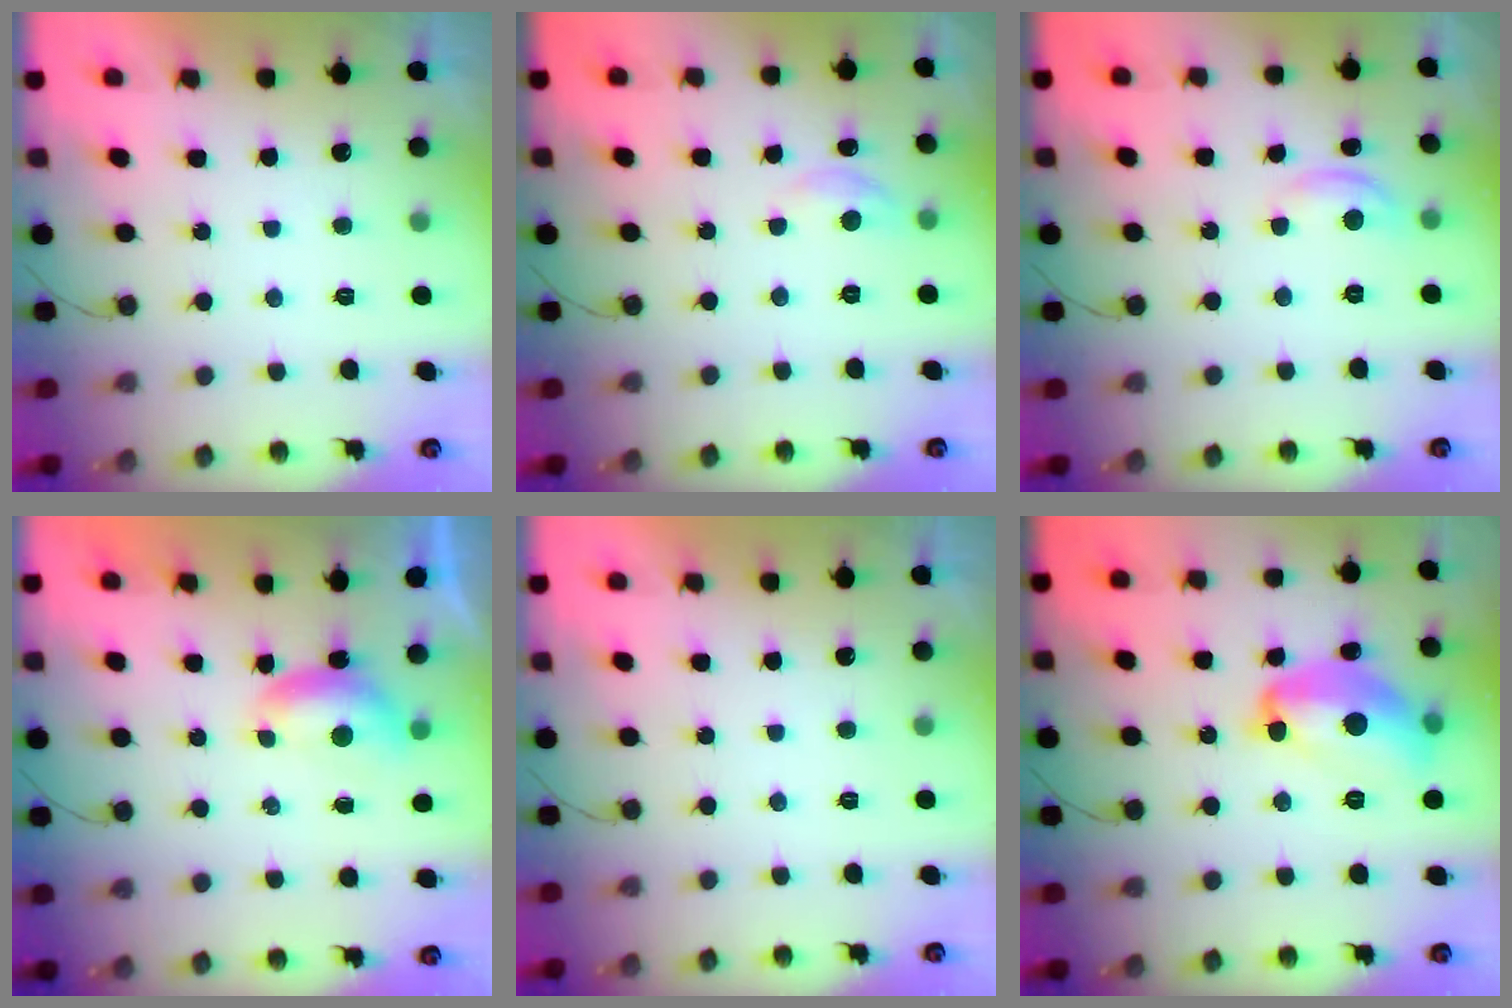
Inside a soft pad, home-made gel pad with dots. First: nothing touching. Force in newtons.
{"total": 4.6, "press": 4.6, "slide": 0.4}
{"total": 5.5, "press": 5.5, "slide": 0.2}
{"total": 5.8, "press": 5.8, "slide": 0.7}
{"total": 0.0}
{"total": 15.0, "press": 14.9, "slide": 0.9}